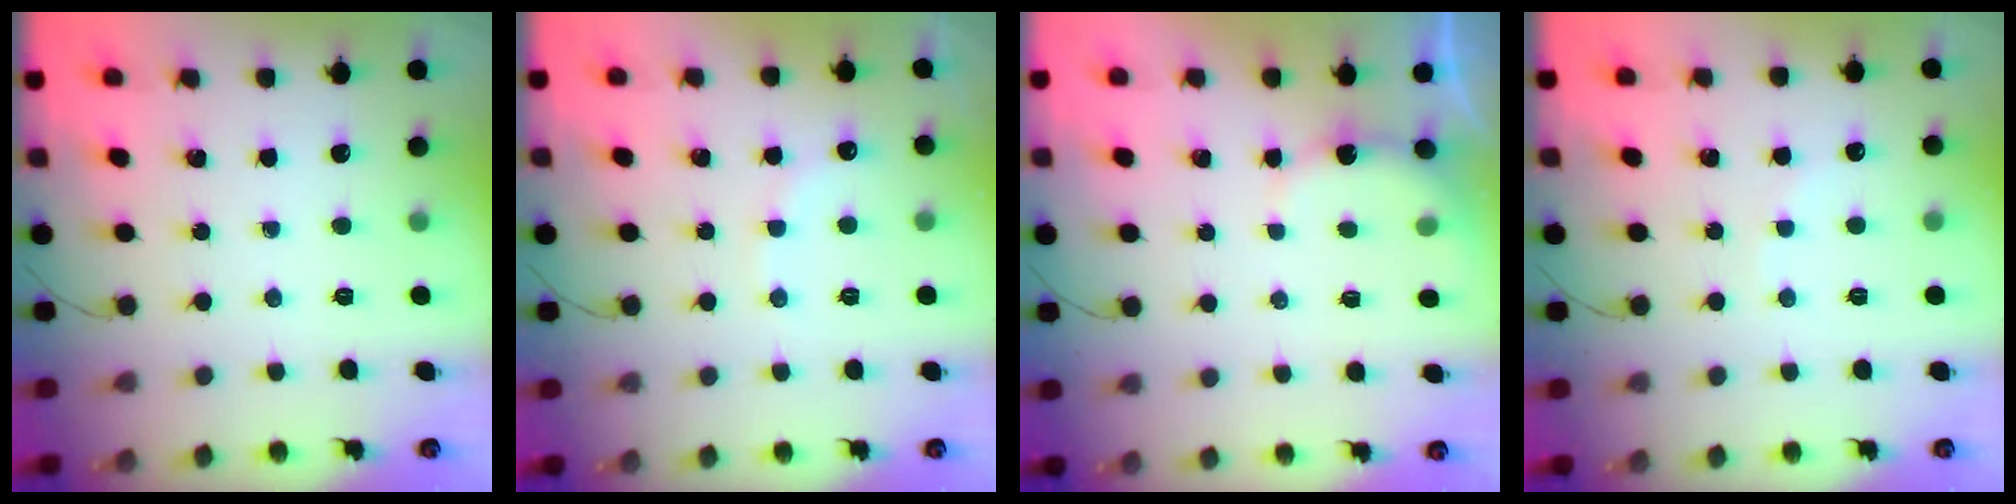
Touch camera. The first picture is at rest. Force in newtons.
{"total": 7.8, "press": 7.7, "slide": 1.6}
{"total": 5.7, "press": 5.7, "slide": 1.0}
{"total": 2.7, "press": 2.6, "slide": 0.5}